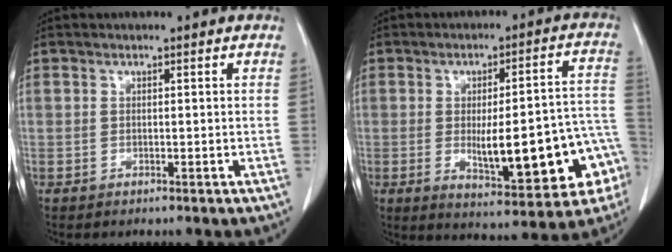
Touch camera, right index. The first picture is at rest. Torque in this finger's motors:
{"motor_torque": [1.29, -0.84, 0.42, 0.08]}